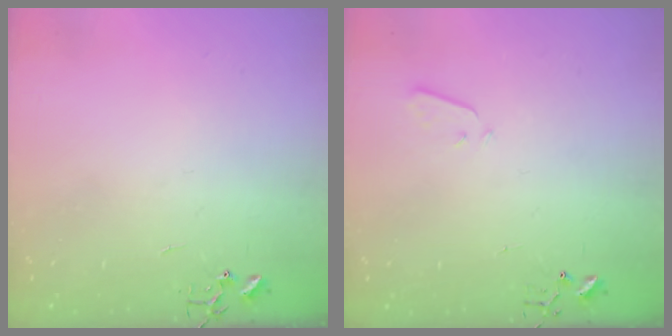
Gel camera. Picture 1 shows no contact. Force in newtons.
{"total": 2.1, "press": 2.0, "slide": 0.4}